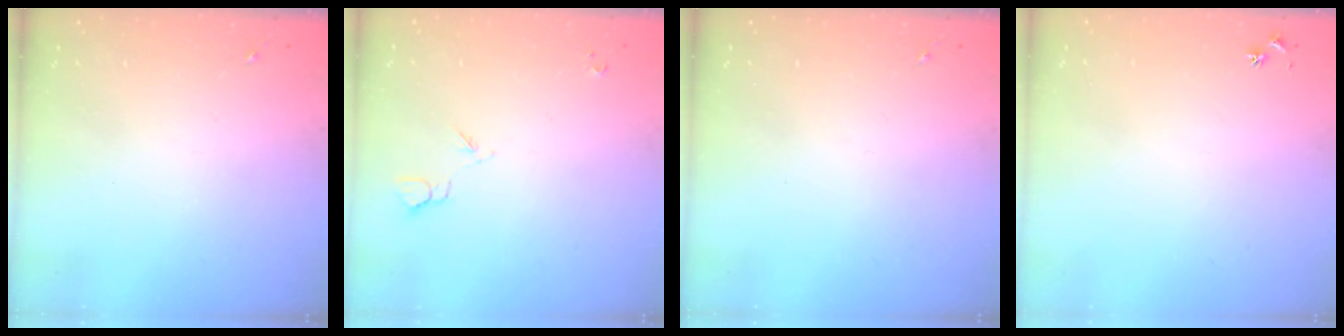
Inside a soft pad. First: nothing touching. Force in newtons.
{"total": 3.9, "press": 3.9, "slide": 0.7}
{"total": 0.0}
{"total": 2.5, "press": 2.5, "slide": 0.3}